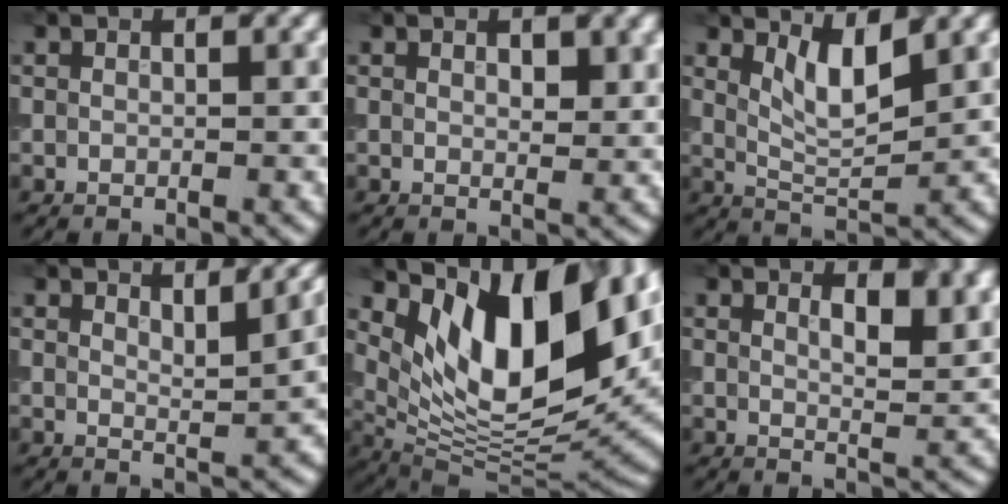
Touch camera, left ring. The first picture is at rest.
{"total": 2.0, "force": [1.0, 0.8, 1.6], "torque": [-0.018, -0.004, 0.019]}
{"total": 3.8, "force": [2.0, 1.1, 3.0], "torque": [-0.060, -0.007, 0.040]}
{"total": 4.5, "force": [2.1, 1.2, 3.8], "torque": [-0.042, 0.010, 0.028]}
{"total": 16.1, "force": [5.9, 7.5, 13.0], "torque": [-0.200, -0.002, 0.106]}
{"total": 4.9, "force": [2.5, 1.9, 3.8], "torque": [-0.043, 0.001, 0.035]}